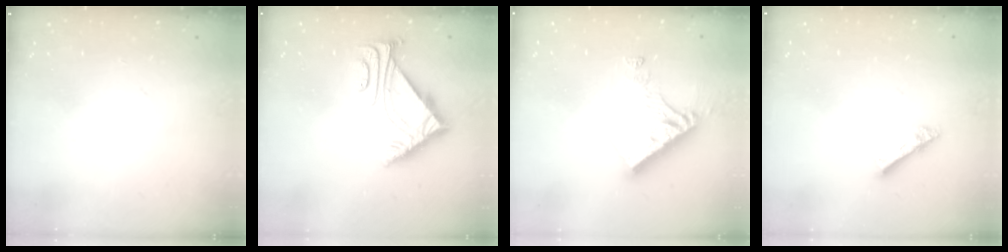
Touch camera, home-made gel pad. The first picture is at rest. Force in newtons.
{"total": 6.2, "press": 6.2, "slide": 0.7}
{"total": 13.2, "press": 13.1, "slide": 1.2}
{"total": 5.2, "press": 5.2, "slide": 0.1}